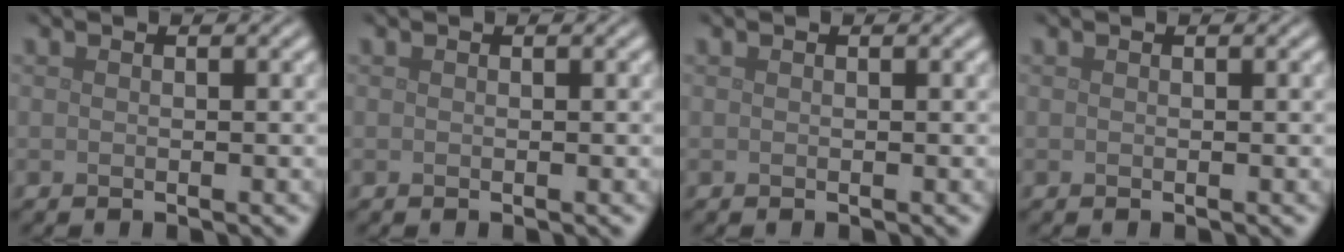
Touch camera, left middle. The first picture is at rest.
{"total": 0.0}
{"total": 0.0}
{"total": 0.0}